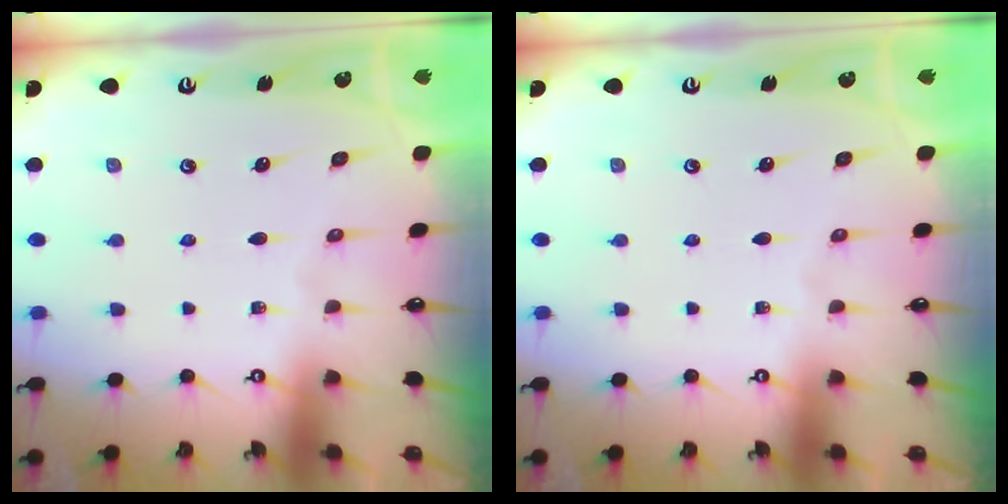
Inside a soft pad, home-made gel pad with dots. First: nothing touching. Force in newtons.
{"total": 0.0}